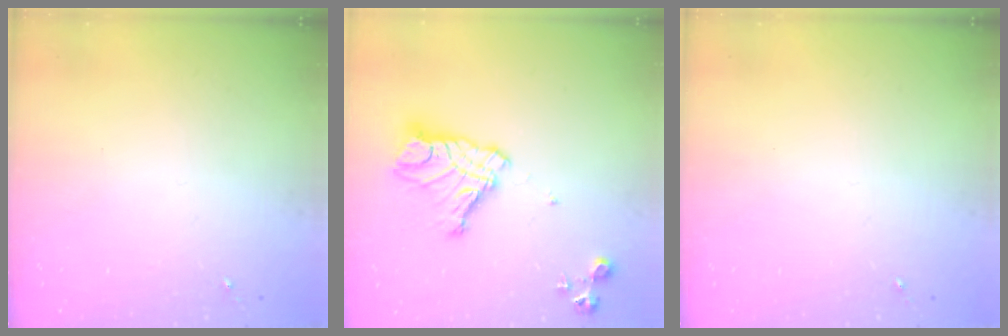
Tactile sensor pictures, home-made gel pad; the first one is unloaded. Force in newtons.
{"total": 14.4, "press": 14.3, "slide": 1.3}
{"total": 0.0}